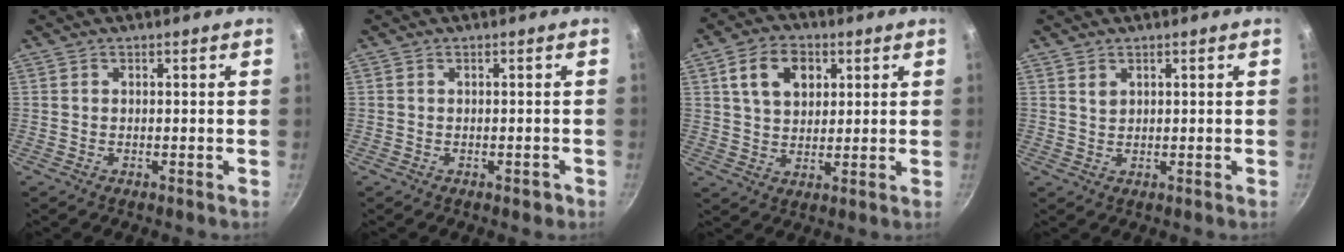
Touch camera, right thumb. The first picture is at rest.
{"total": 1.3, "force": [-0.7, 0.7, 0.8], "torque": [-0.003, 0.009, -0.004]}
{"total": 10.8, "force": [3.8, 7.6, 6.6], "torque": [-0.092, -0.001, 0.061]}
{"total": 1.5, "force": [0.9, 1.0, 0.7], "torque": [-0.011, -0.001, 0.019]}